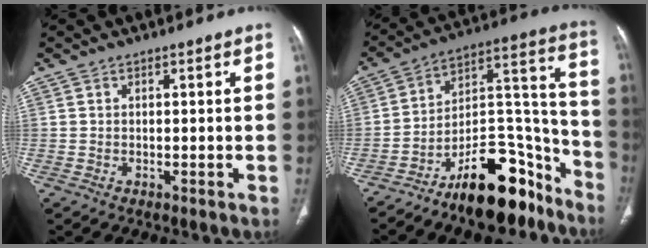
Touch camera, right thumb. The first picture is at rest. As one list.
[{"total": 19.8, "force": [-13.9, 7.9, 11.7], "torque": [-0.135, 0.121, -0.226]}]